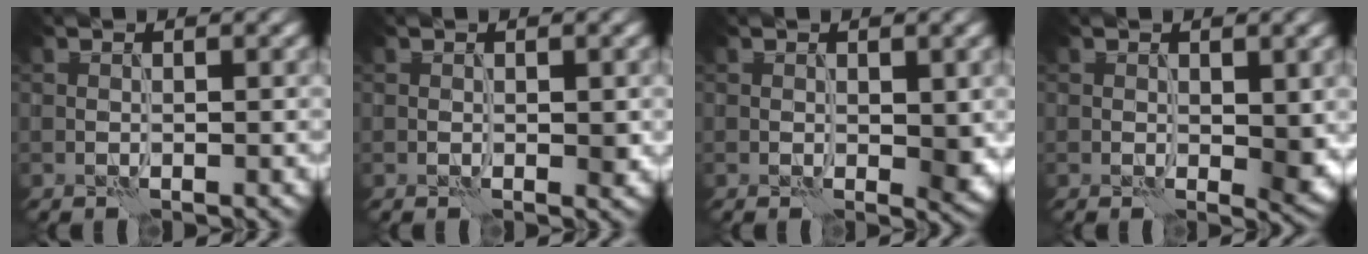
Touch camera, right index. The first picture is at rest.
{"total": 1.0, "force": [0.0, 0.6, 0.8], "torque": [-0.008, 0.000, 0.000]}
{"total": 1.8, "force": [0.2, 1.0, 1.5], "torque": [-0.018, -0.005, 0.005]}
{"total": 2.2, "force": [0.2, 1.1, 1.8], "torque": [-0.023, -0.006, 0.007]}